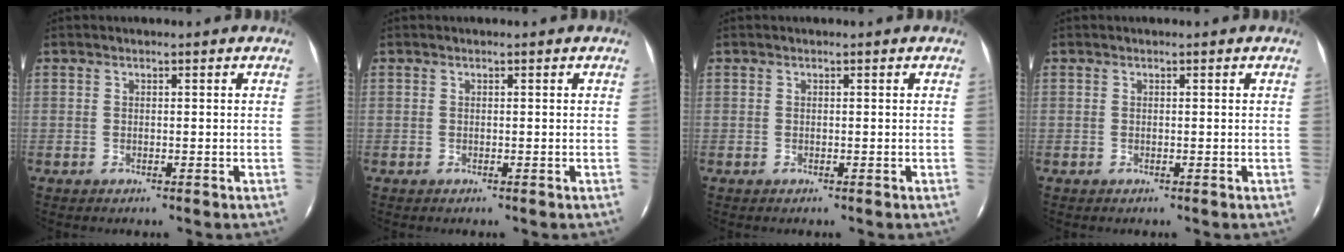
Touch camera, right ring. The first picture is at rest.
{"total": 0.0}
{"total": 0.0}
{"total": 0.0}